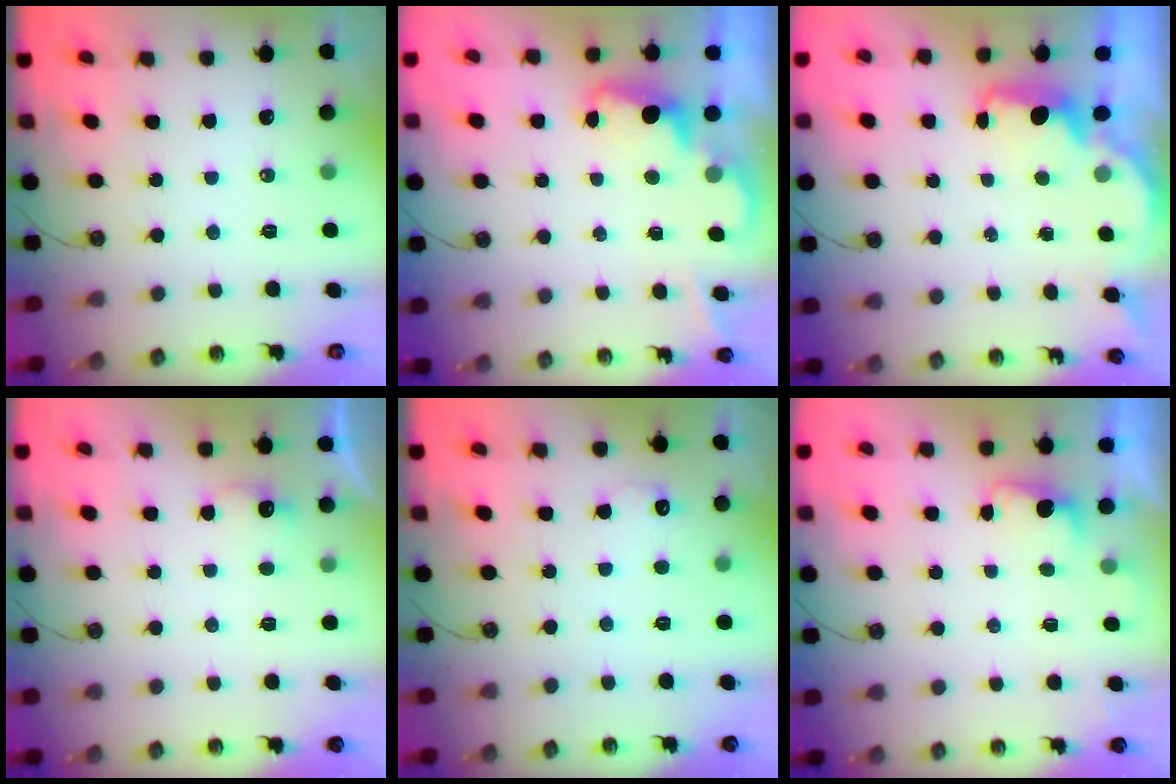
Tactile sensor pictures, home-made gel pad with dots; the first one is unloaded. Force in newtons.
{"total": 2.5, "press": 2.4, "slide": 0.5}
{"total": 1.7, "press": 1.6, "slide": 0.7}
{"total": 5.5, "press": 5.4, "slide": 1.2}
{"total": 6.0, "press": 6.0, "slide": 0.6}
{"total": 1.9, "press": 1.6, "slide": 0.9}